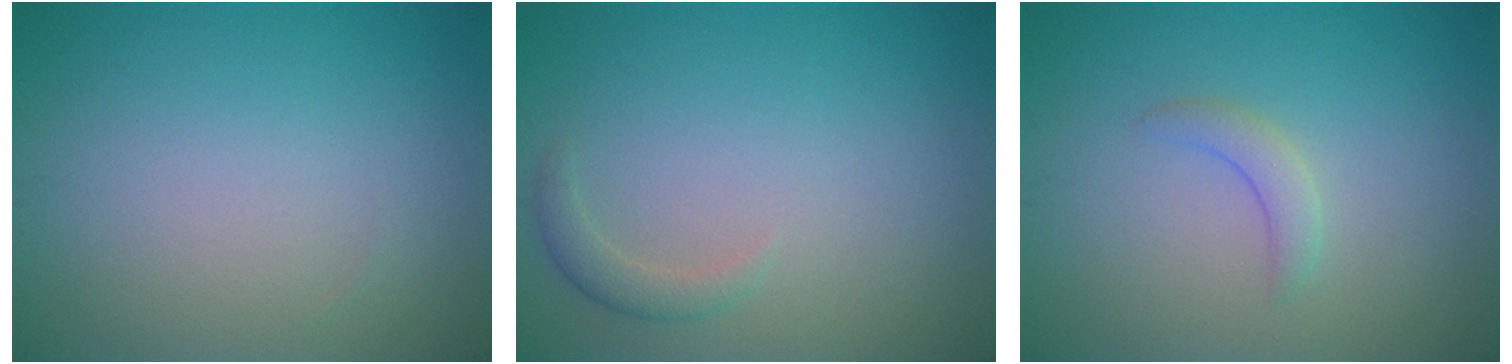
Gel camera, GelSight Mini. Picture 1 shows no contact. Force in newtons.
{"total": 1.5, "press": 1.5, "slide": 0.1}
{"total": 1.6, "press": 1.6, "slide": 0.2}